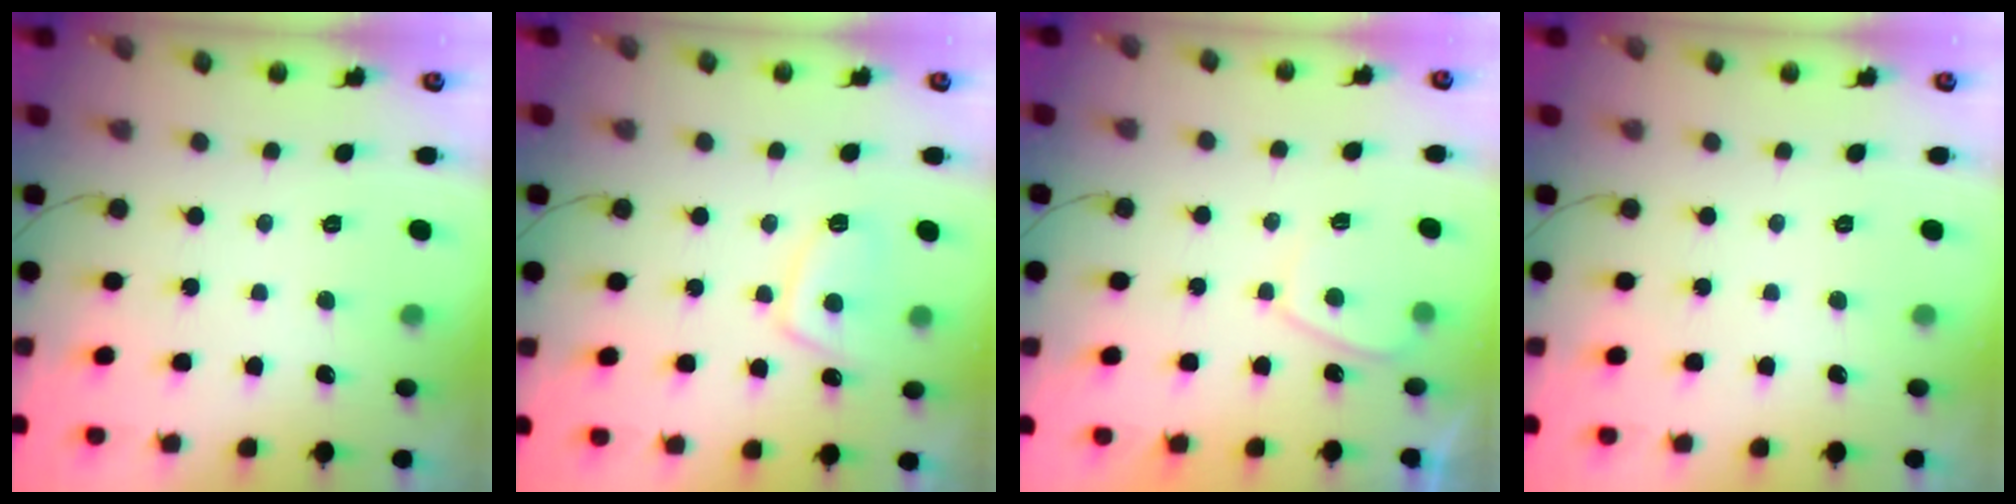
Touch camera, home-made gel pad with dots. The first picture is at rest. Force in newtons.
{"total": 6.7, "press": 6.6, "slide": 1.1}
{"total": 3.3, "press": 3.2, "slide": 0.7}
{"total": 0.0}